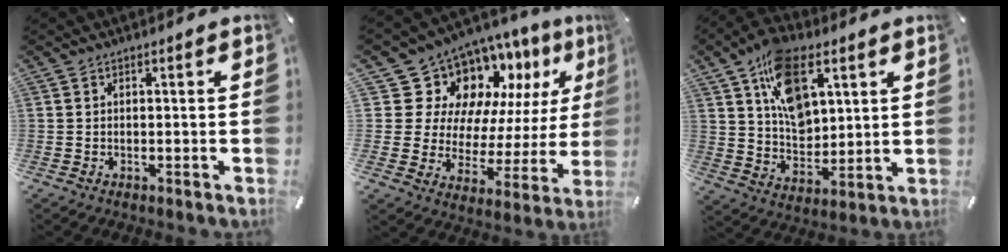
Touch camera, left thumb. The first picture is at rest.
{"total": 15.2, "force": [10.7, 9.8, 4.5], "torque": [-0.084, -0.106, 0.198]}
{"total": 15.5, "force": [7.3, 9.8, 9.5], "torque": [-0.164, -0.015, 0.139]}